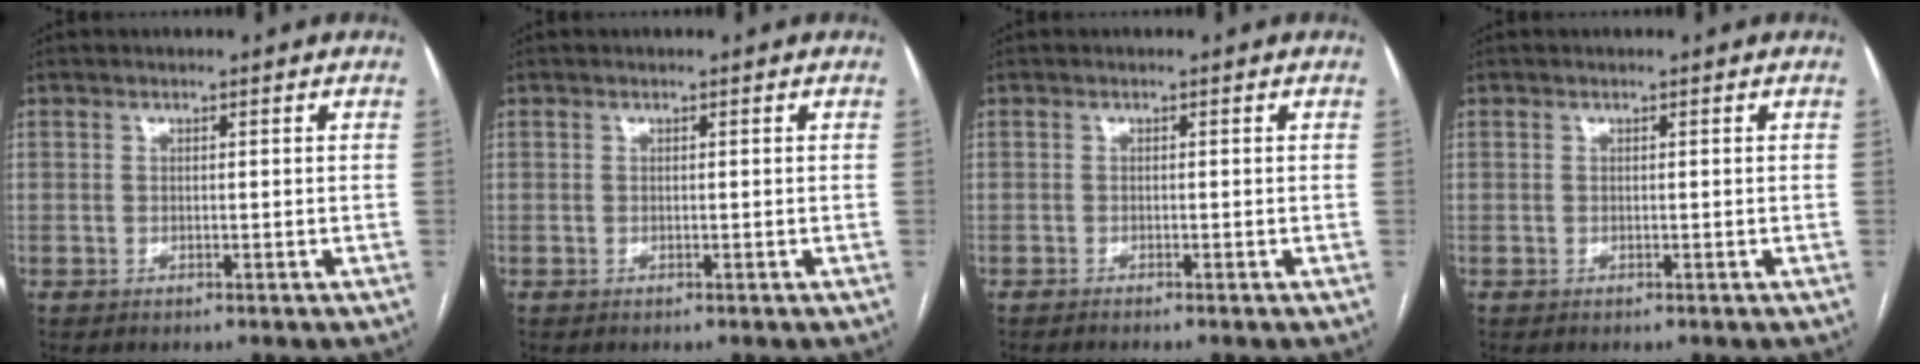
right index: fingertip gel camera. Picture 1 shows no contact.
{"total": 0.0}
{"total": 1.2, "force": [-1.1, -0.2, 0.5], "torque": [-0.005, 0.002, -0.015]}
{"total": 0.0}